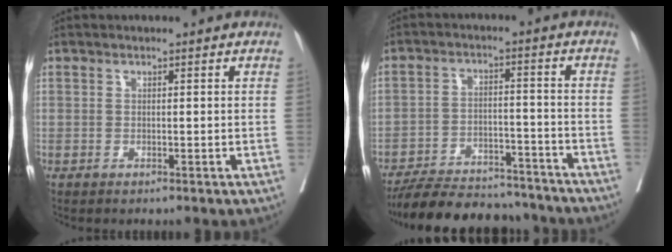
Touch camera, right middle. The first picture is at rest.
{"total": 15.6, "force": [-14.3, 4.4, 4.4], "torque": [-0.070, 0.008, -0.208]}